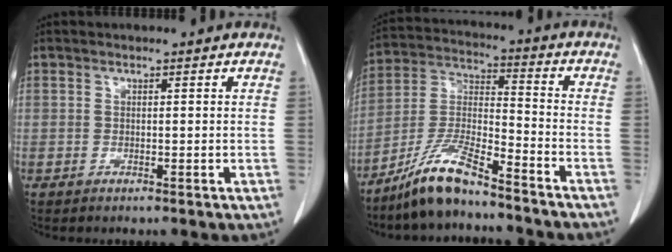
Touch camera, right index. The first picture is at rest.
{"total": 11.4, "force": [-9.0, 1.4, 6.9], "torque": [-0.148, -0.008, -0.173]}